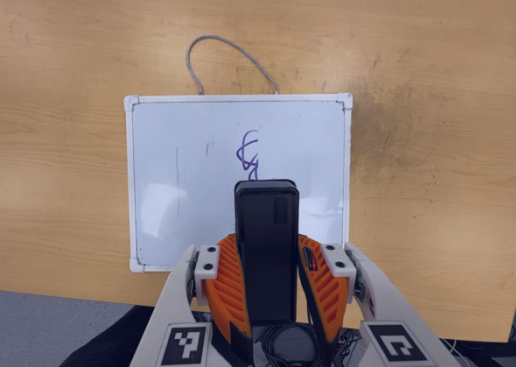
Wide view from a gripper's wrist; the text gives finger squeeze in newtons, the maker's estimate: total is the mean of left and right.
{"total": 6.8, "left": 5.6, "right": 8.0}